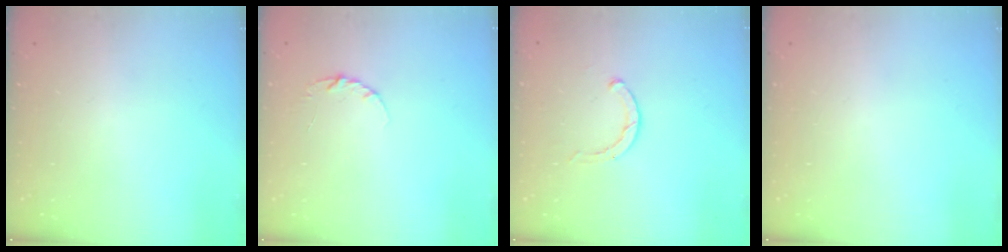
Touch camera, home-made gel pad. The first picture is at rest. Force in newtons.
{"total": 4.0, "press": 4.0, "slide": 0.4}
{"total": 1.9, "press": 1.8, "slide": 0.3}
{"total": 0.0}